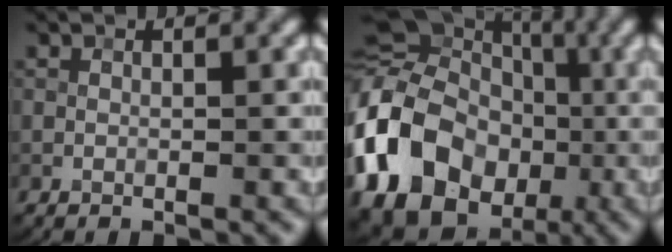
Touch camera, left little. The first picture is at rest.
{"total": 20.4, "force": [-4.9, 17.2, 9.7], "torque": [-0.222, -0.011, -0.123]}